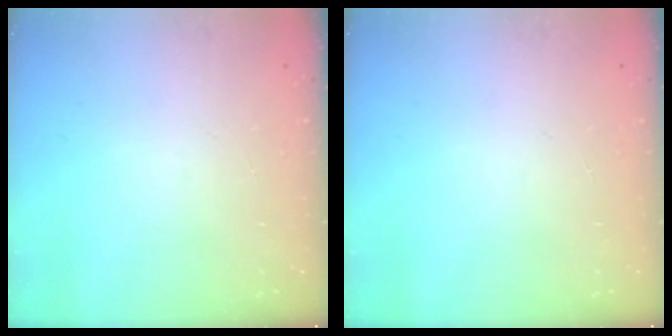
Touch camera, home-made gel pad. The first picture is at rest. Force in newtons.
{"total": 0.0}